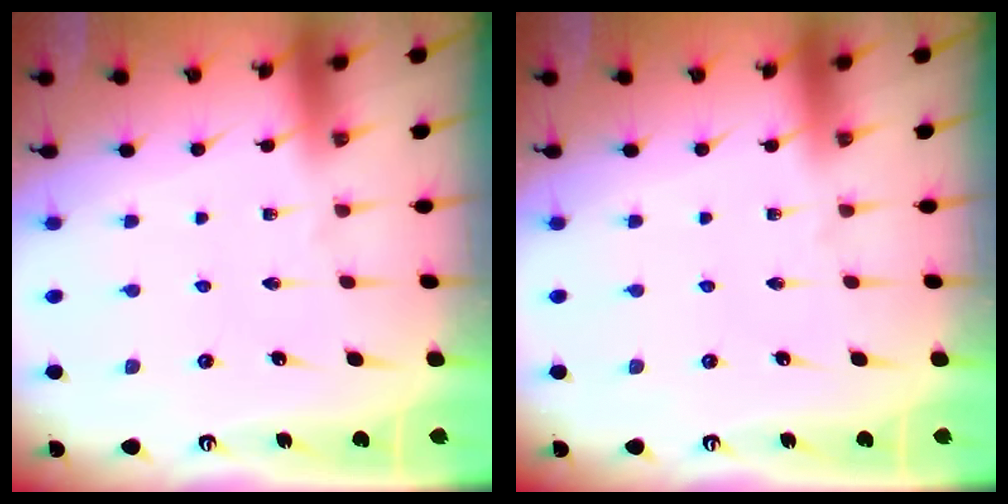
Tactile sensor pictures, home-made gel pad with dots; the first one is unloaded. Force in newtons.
{"total": 0.0}